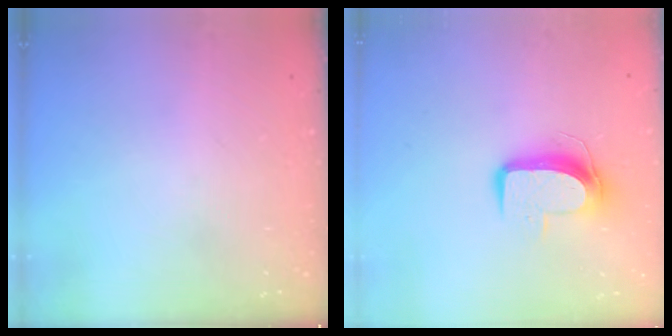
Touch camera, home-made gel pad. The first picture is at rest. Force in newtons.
{"total": 9.7, "press": 9.7, "slide": 0.8}